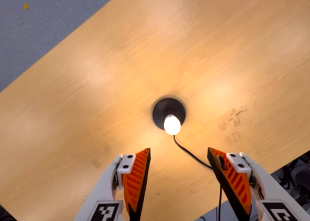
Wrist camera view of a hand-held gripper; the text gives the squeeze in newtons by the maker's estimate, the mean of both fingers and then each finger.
{"total": 0.0}